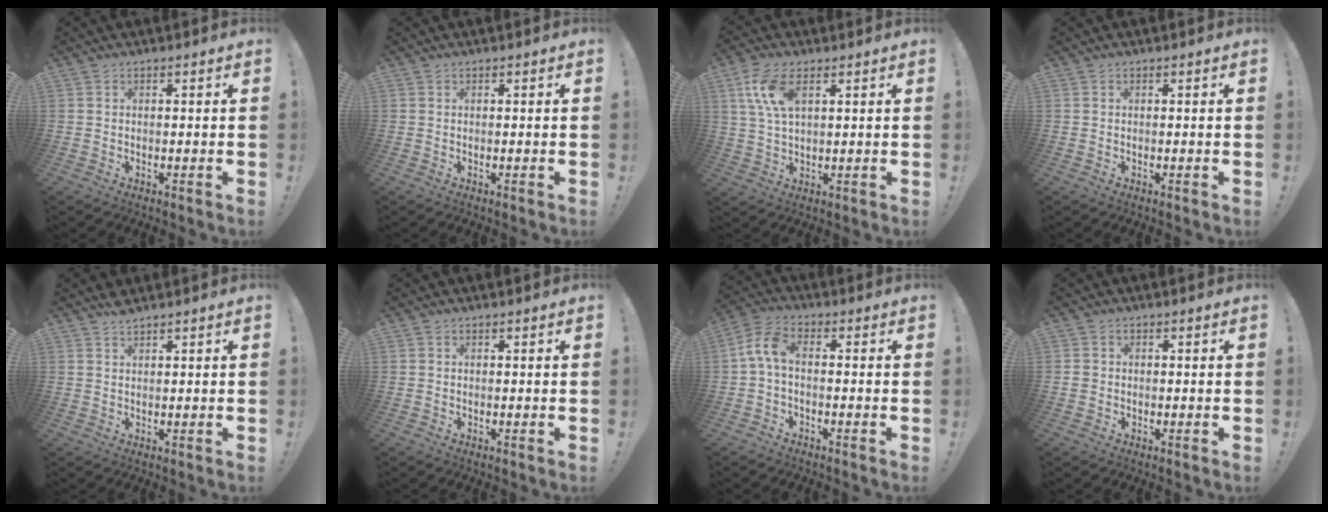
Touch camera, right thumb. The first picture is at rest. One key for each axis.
{"total": 0.0}
{"total": 9.4, "fx": 3.8, "fy": 4.4, "fz": 7.4, "tx": -0.150, "ty": -0.004, "tz": 0.071}
{"total": 0.0}
{"total": 2.0, "fx": 1.8, "fy": 0.3, "fz": 0.7, "tx": -0.008, "ty": -0.011, "tz": 0.032}
{"total": 0.0}
{"total": 6.4, "fx": -0.2, "fy": 3.2, "fz": 5.6, "tx": -0.117, "ty": 0.007, "tz": 0.000}
{"total": 1.5, "fx": -0.4, "fy": 1.3, "fz": 0.3, "tx": -0.005, "ty": 0.005, "tz": -0.008}